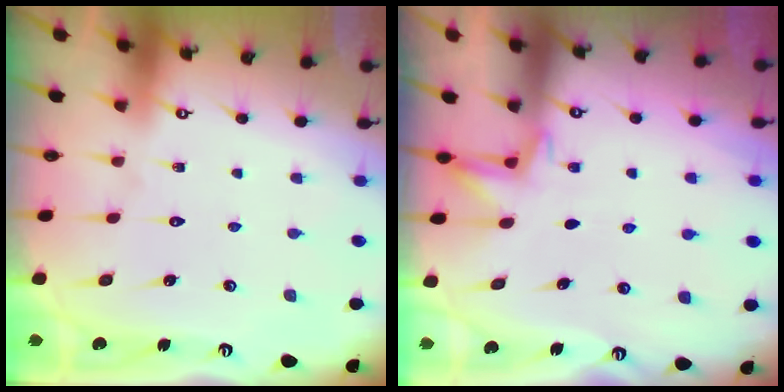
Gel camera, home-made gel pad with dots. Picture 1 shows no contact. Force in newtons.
{"total": 4.6, "press": 4.4, "slide": 1.0}